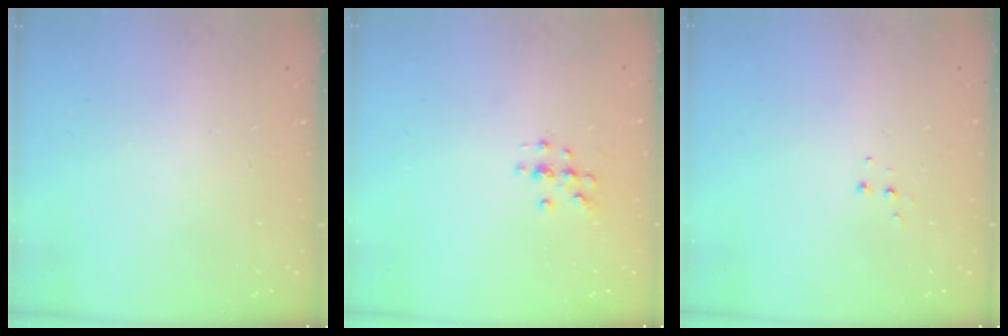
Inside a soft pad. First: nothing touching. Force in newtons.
{"total": 5.4, "press": 5.2, "slide": 1.6}
{"total": 3.9, "press": 3.9, "slide": 0.4}